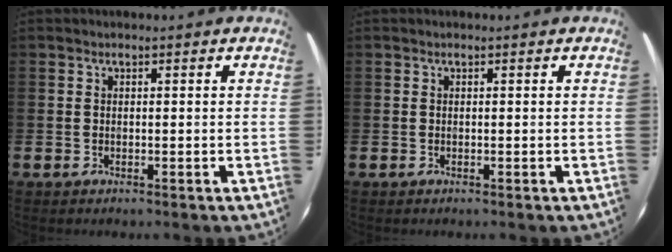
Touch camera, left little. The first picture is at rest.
{"total": 0.0}